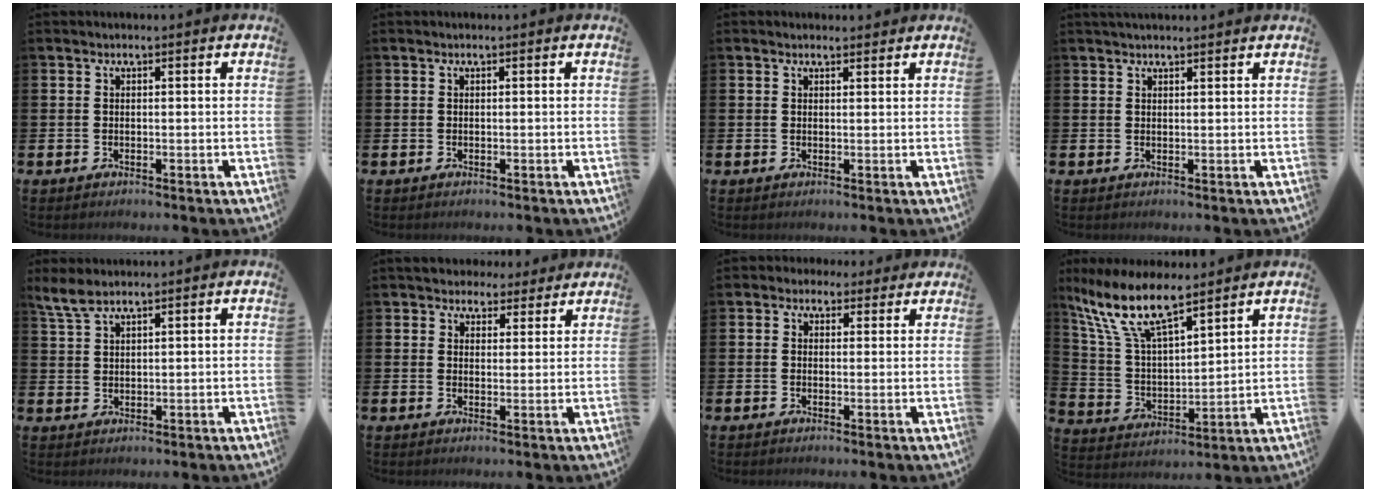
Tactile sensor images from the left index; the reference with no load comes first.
{"total": 0.0}
{"total": 1.1, "force": [1.0, 0.4, 0.2], "torque": [0.009, -0.001, 0.017]}
{"total": 1.4, "force": [1.3, 0.1, 0.4], "torque": [0.005, -0.006, 0.021]}
{"total": 3.7, "force": [2.9, 1.1, 1.9], "torque": [-0.038, -0.006, 0.053]}
{"total": 3.8, "force": [3.3, 2.0, 0.0], "torque": [-0.003, -0.017, 0.056]}
{"total": 1.9, "force": [1.4, 1.3, 0.0], "torque": [0.005, -0.001, 0.021]}
{"total": 11.8, "force": [9.0, 3.3, 6.8], "torque": [-0.164, -0.032, 0.161]}